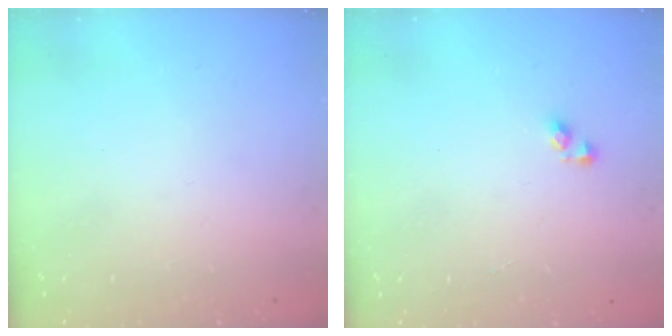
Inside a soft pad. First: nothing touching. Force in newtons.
{"total": 3.4, "press": 3.4, "slide": 0.3}